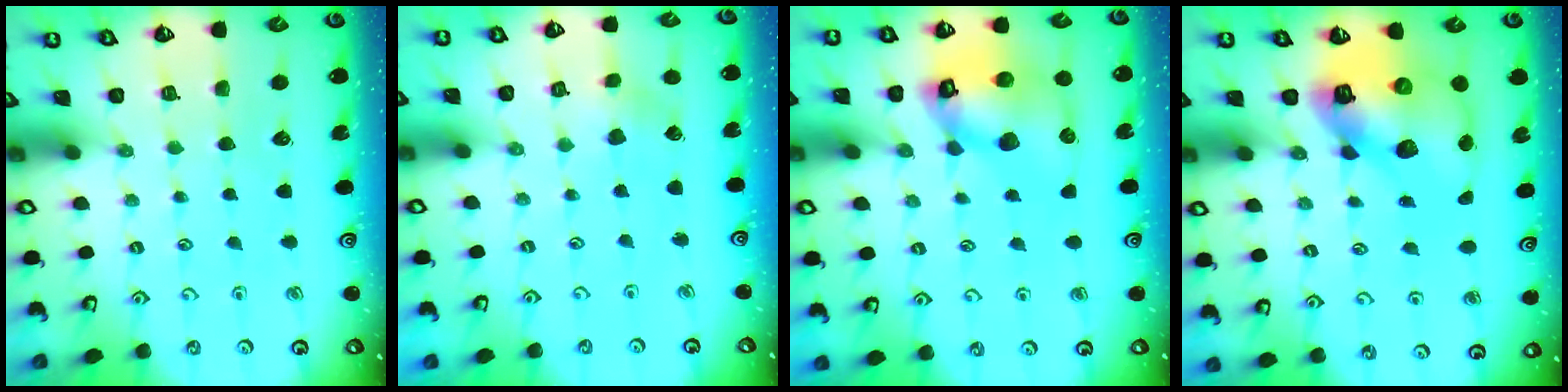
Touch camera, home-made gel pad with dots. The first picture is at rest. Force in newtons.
{"total": 2.8, "press": 2.7, "slide": 0.4}
{"total": 14.0, "press": 13.8, "slide": 2.0}
{"total": 14.9, "press": 14.7, "slide": 2.2}